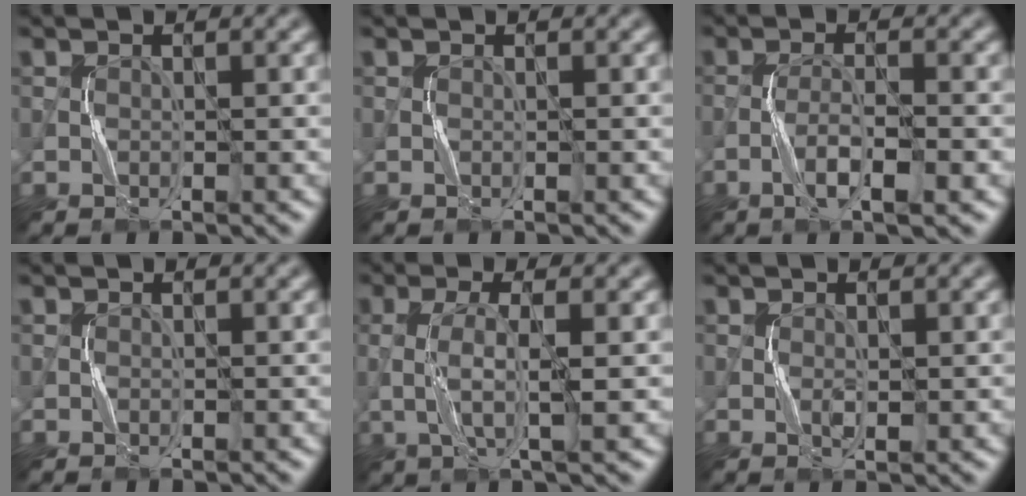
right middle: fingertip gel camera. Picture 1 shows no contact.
{"total": 0.0}
{"total": 3.6, "force": [-1.6, 0.7, 3.1], "torque": [-0.061, 0.005, -0.033]}
{"total": 0.0}
{"total": 3.9, "force": [-0.1, 0.8, 3.8], "torque": [-0.082, -0.001, -0.003]}
{"total": 1.0, "force": [0.1, 0.5, 0.8], "torque": [-0.016, -0.001, 0.001]}